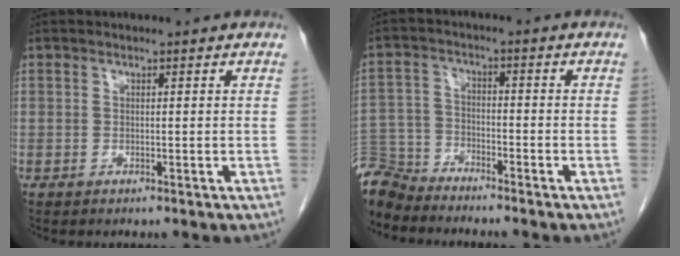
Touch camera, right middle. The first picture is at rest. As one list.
[{"total": 6.8, "force": [-6.7, 1.2, 0.1], "torque": [-0.005, -0.004, -0.135]}]